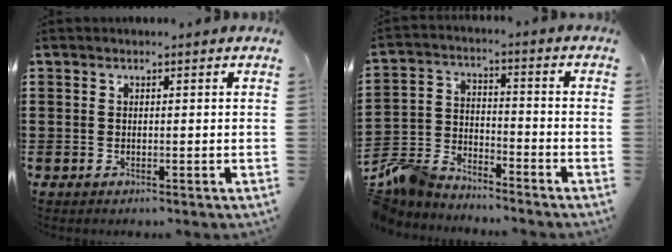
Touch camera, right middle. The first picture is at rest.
{"total": 7.4, "force": [-7.1, 1.9, 0.9], "torque": [-0.043, 0.010, -0.149]}